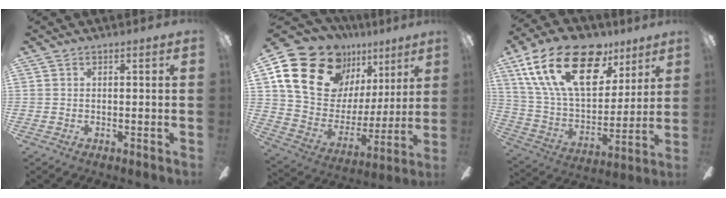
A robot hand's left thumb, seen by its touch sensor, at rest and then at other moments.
{"total": 23.6, "force": [13.9, 15.2, 11.5], "torque": [-0.203, -0.075, 0.268]}
{"total": 26.7, "force": [13.4, 14.5, 18.0], "torque": [-0.326, -0.064, 0.238]}